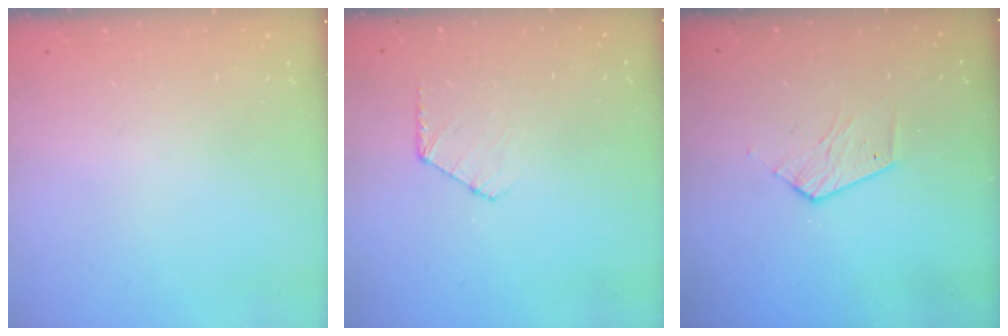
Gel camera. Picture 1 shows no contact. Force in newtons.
{"total": 5.2, "press": 5.2, "slide": 0.4}
{"total": 4.0, "press": 4.0, "slide": 0.4}